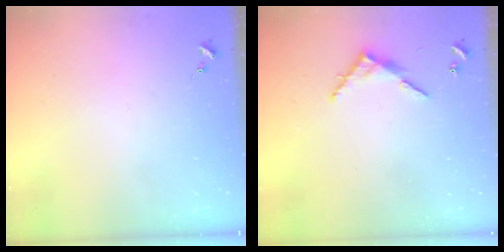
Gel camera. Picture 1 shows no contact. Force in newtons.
{"total": 6.9, "press": 6.9, "slide": 0.5}